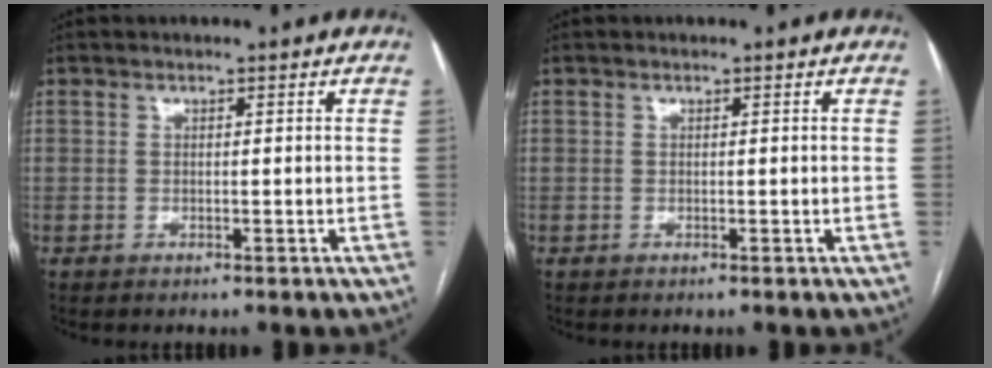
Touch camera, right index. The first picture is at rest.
{"total": 0.0}